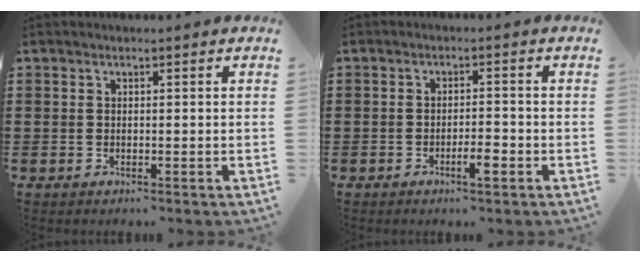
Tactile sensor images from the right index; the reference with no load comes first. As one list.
[{"total": 3.2, "force": [-1.6, 0.5, 2.7], "torque": [-0.047, 0.000, -0.028]}]